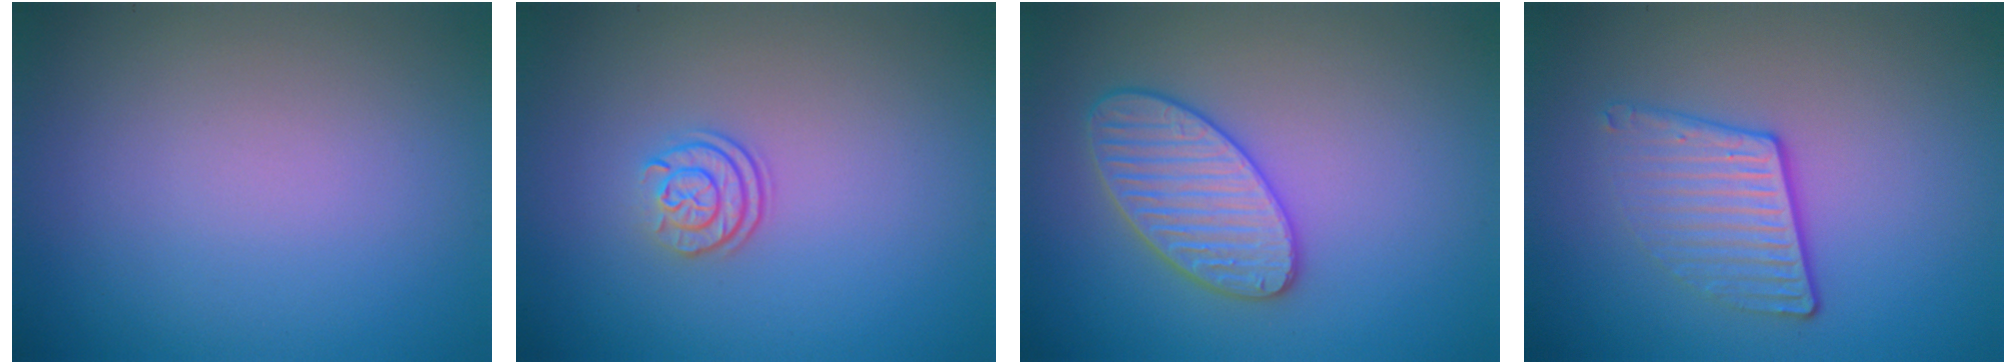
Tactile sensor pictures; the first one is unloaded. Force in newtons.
{"total": 2.4, "press": 1.8, "slide": 1.5}
{"total": 3.9, "press": 3.8, "slide": 0.8}
{"total": 3.6, "press": 2.7, "slide": 2.4}